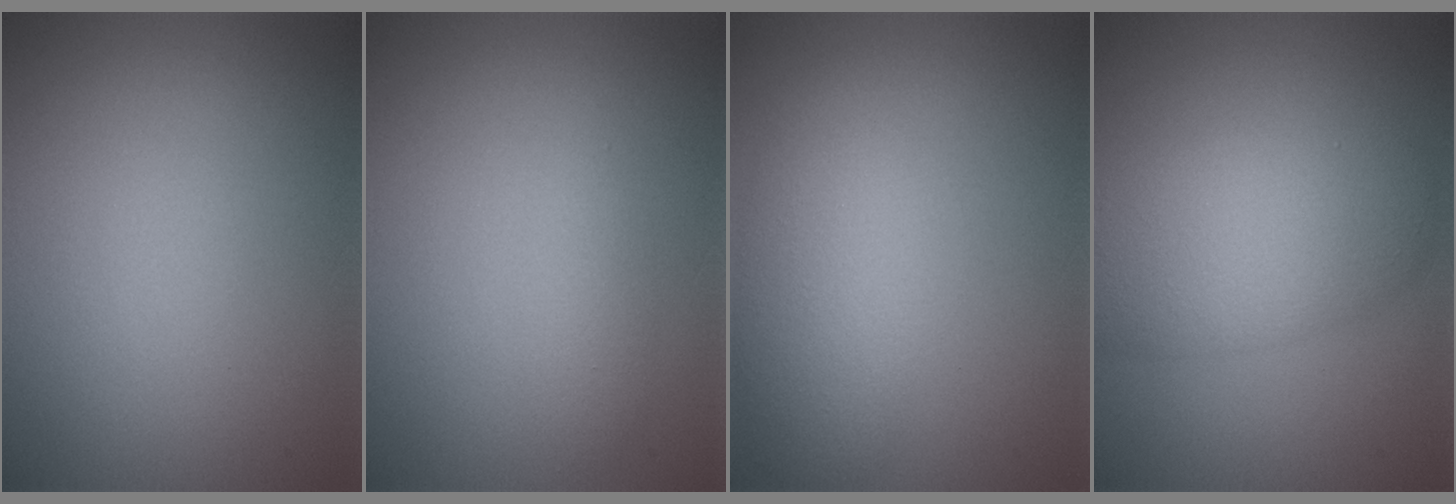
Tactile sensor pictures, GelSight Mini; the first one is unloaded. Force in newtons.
{"total": 1.5, "press": 1.5, "slide": 0.1}
{"total": 4.0, "press": 4.0, "slide": 0.3}
{"total": 5.6, "press": 5.6, "slide": 0.2}